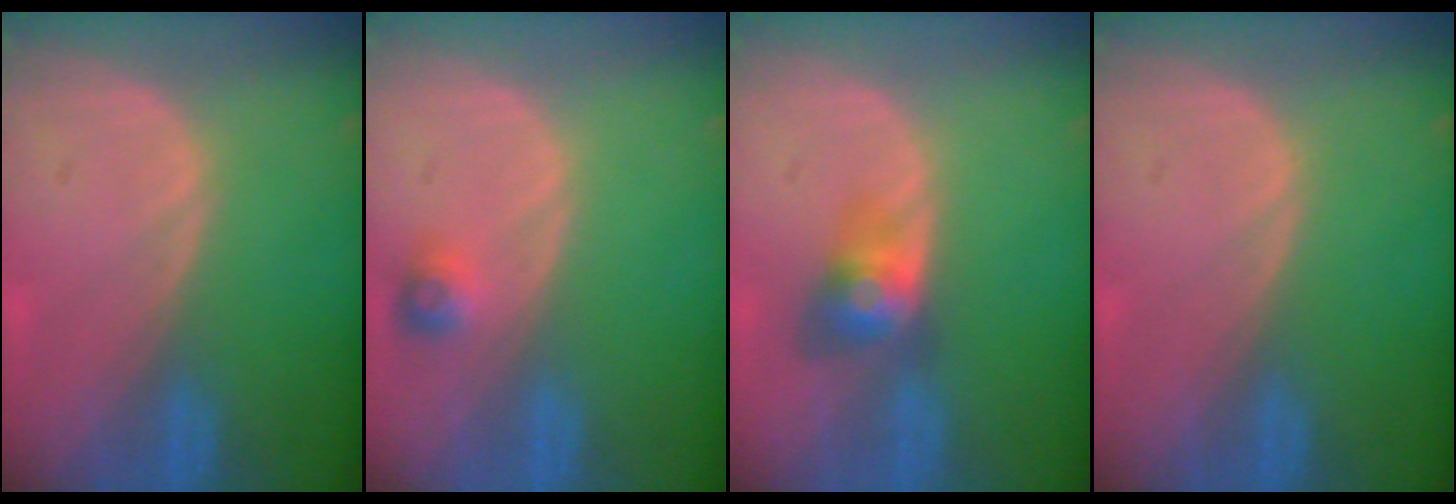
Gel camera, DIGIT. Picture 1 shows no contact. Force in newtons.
{"total": 2.5, "press": 2.3, "slide": 1.0}
{"total": 4.0, "press": 4.0, "slide": 0.2}
{"total": 0.0}